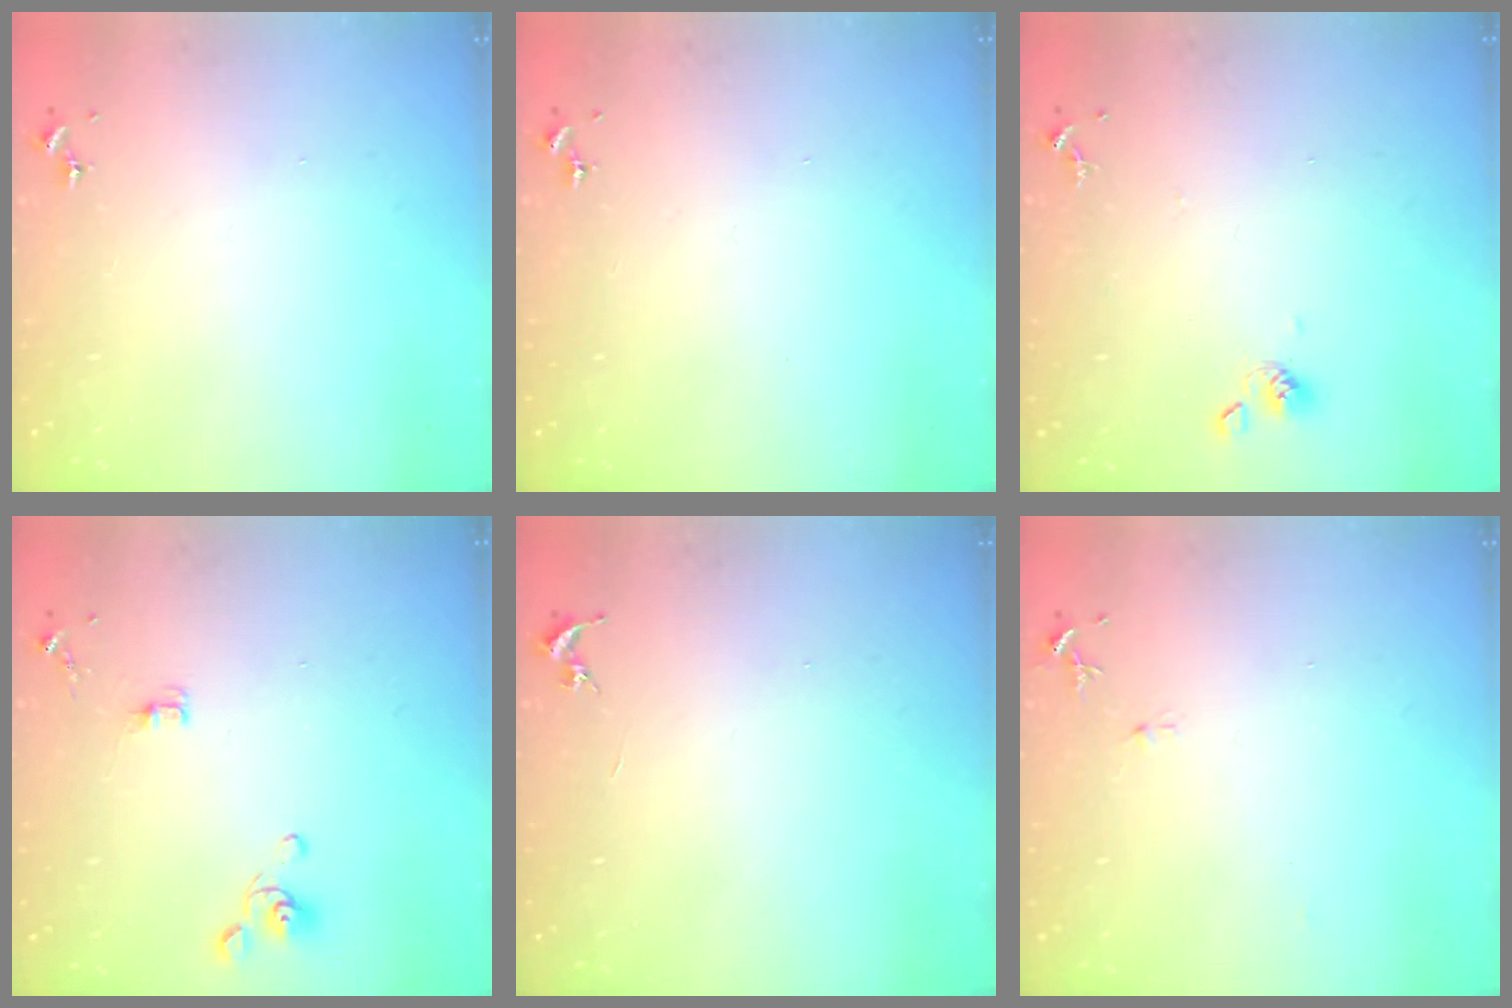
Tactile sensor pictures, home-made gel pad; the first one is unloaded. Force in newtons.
{"total": 0.0}
{"total": 6.1, "press": 5.8, "slide": 2.1}
{"total": 5.4, "press": 4.7, "slide": 2.7}
{"total": 0.0}
{"total": 4.1, "press": 4.1, "slide": 0.5}